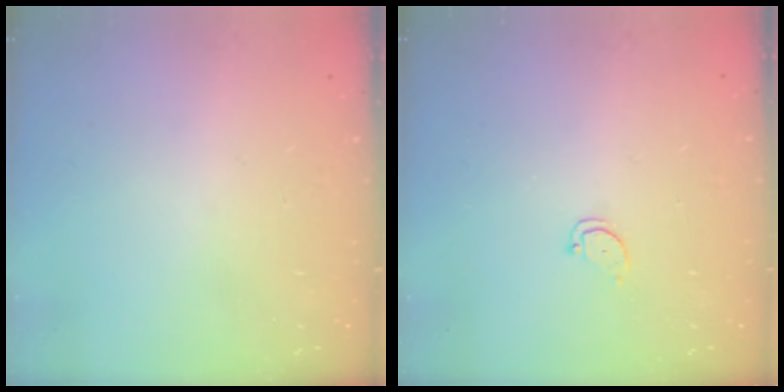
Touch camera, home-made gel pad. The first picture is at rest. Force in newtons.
{"total": 2.0, "press": 2.0, "slide": 0.2}